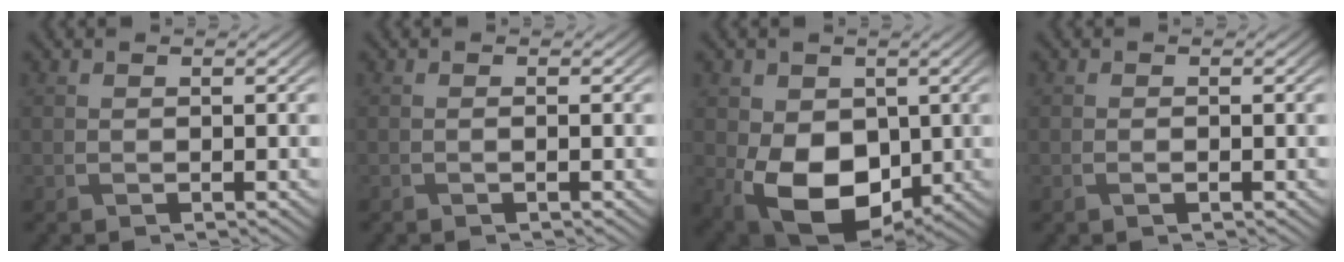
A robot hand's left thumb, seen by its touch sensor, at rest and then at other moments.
{"total": 0.6, "force": [-0.1, 0.0, 0.6], "torque": [-0.010, -0.001, -0.003]}
{"total": 11.6, "force": [-1.6, 8.2, 8.1], "torque": [-0.168, -0.035, -0.028]}
{"total": 0.6, "force": [-0.3, 0.1, 0.5], "torque": [-0.011, -0.002, -0.004]}